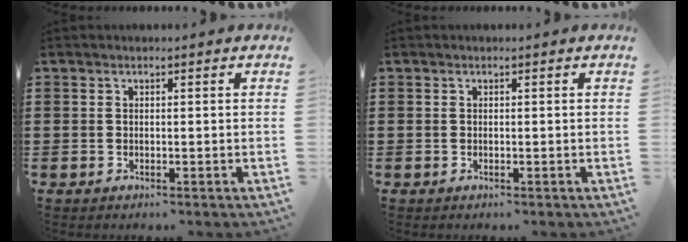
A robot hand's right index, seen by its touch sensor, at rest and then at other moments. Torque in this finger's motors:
{"motor_torque": [-0.02, 0.02, 0.00, 0.00]}